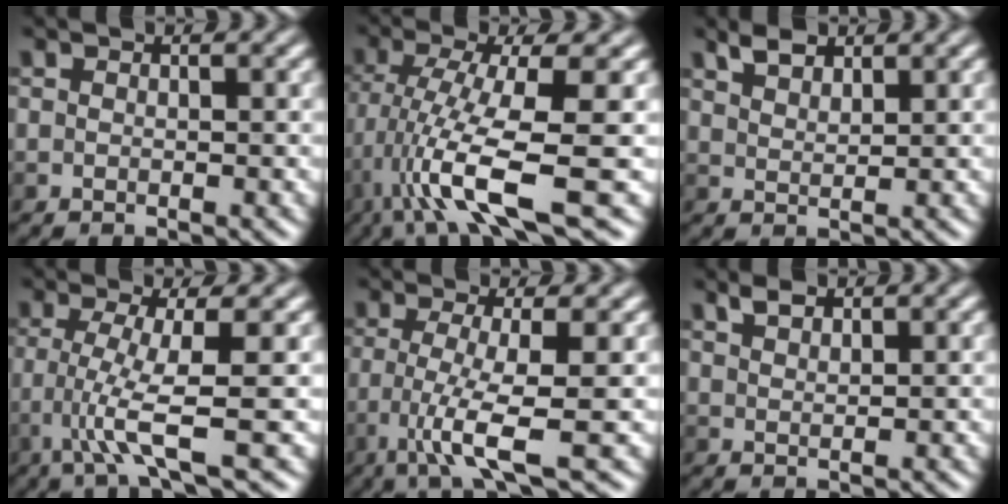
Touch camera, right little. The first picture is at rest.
{"total": 8.4, "force": [-2.8, 1.2, 7.8], "torque": [-0.161, -0.002, -0.051]}
{"total": 1.8, "force": [1.6, 0.5, 0.6], "torque": [-0.018, 0.004, 0.037]}
{"total": 4.5, "force": [-1.6, -0.1, 4.2], "torque": [-0.093, -0.002, -0.031]}
{"total": 5.3, "force": [-2.0, 0.4, 4.9], "torque": [-0.099, -0.003, -0.039]}
{"total": 1.3, "force": [1.2, 0.3, 0.3], "torque": [-0.011, 0.003, 0.028]}